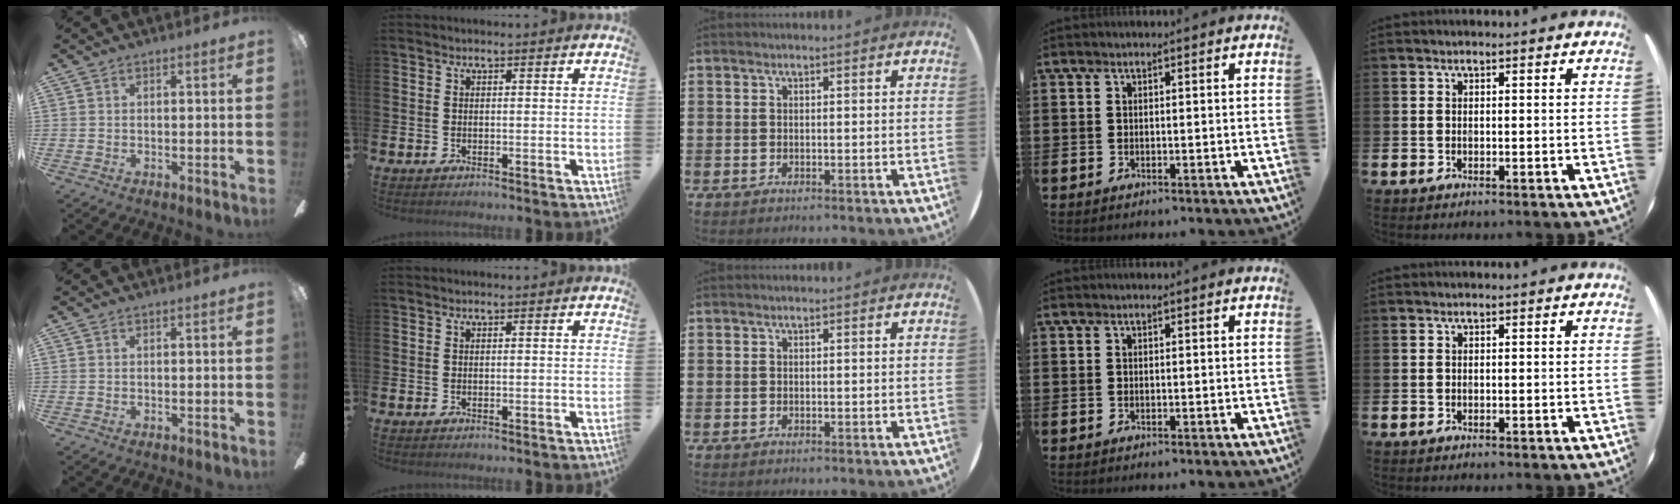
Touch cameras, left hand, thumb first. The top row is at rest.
{}